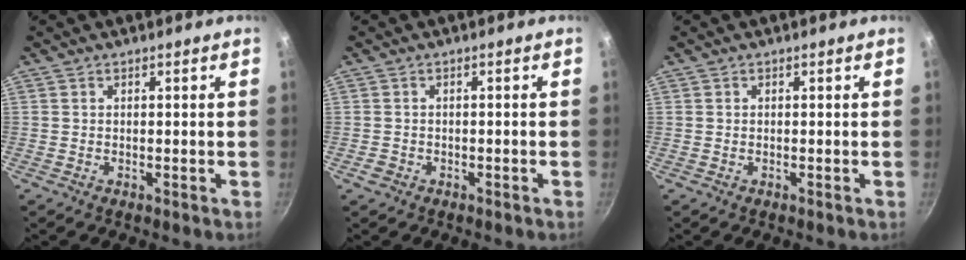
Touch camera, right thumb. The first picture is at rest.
{"total": 1.5, "force": [-0.9, 1.1, 0.5], "torque": [-0.014, 0.015, -0.008]}
{"total": 0.0}